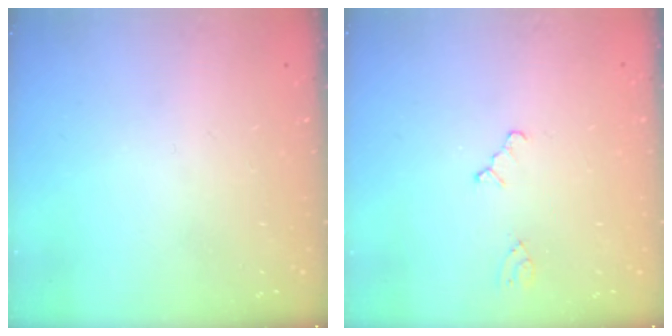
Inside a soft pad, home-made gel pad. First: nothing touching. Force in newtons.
{"total": 0.7, "press": 0.7, "slide": 0.2}